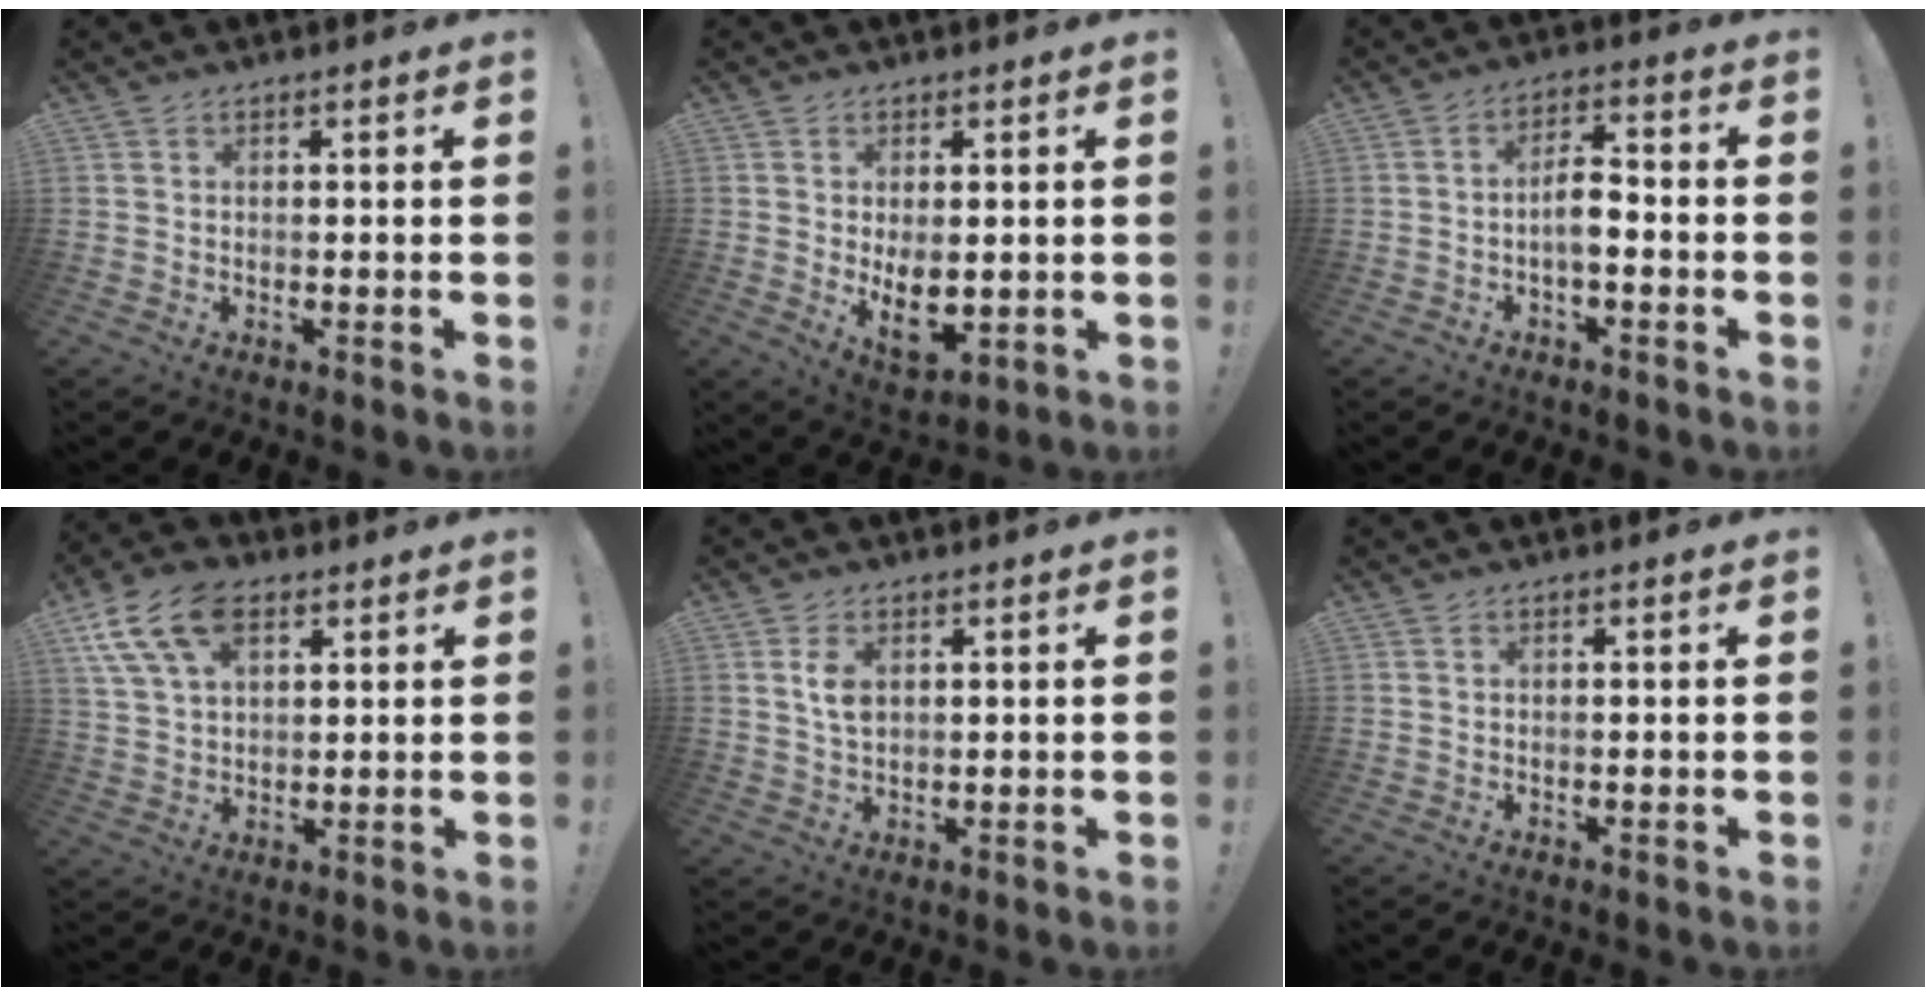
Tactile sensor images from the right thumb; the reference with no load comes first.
{"total": 8.0, "force": [0.4, 4.2, 6.8], "torque": [-0.094, -0.021, 0.011]}
{"total": 6.6, "force": [-1.7, 3.0, 5.7], "torque": [-0.101, 0.013, -0.030]}
{"total": 13.8, "force": [6.9, 8.2, 8.7], "torque": [-0.166, -0.019, 0.129]}
{"total": 4.6, "force": [1.4, 2.7, 3.4], "torque": [-0.046, -0.004, 0.021]}
{"total": 0.0}